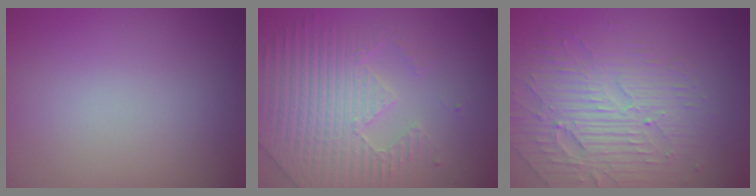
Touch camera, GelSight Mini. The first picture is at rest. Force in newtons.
{"total": 4.2, "press": 4.1, "slide": 1.0}
{"total": 4.5, "press": 3.9, "slide": 2.3}